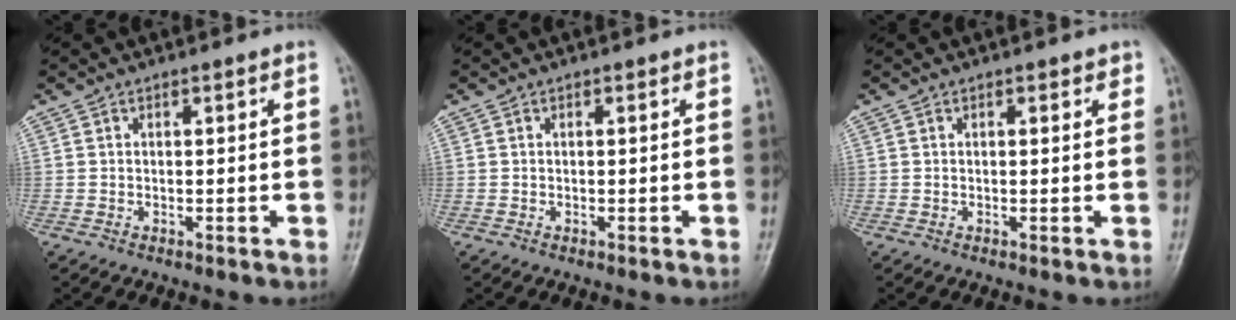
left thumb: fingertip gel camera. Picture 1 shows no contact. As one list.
[{"total": 0.0}, {"total": 1.0, "force": [0.6, 0.6, 0.6], "torque": [0.001, -0.002, 0.003]}]